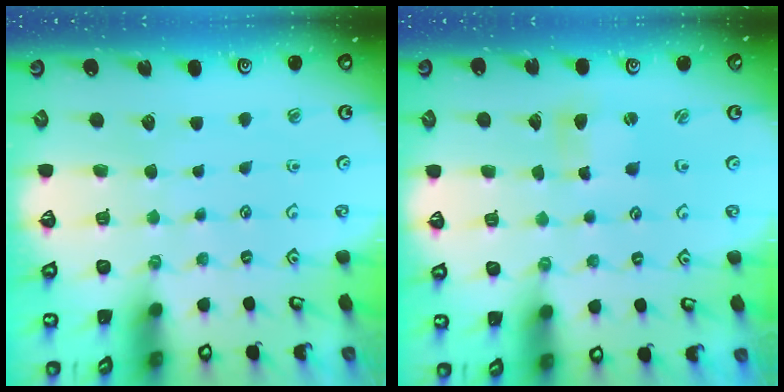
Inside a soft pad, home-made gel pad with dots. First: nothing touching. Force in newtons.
{"total": 2.5, "press": 2.5, "slide": 0.3}